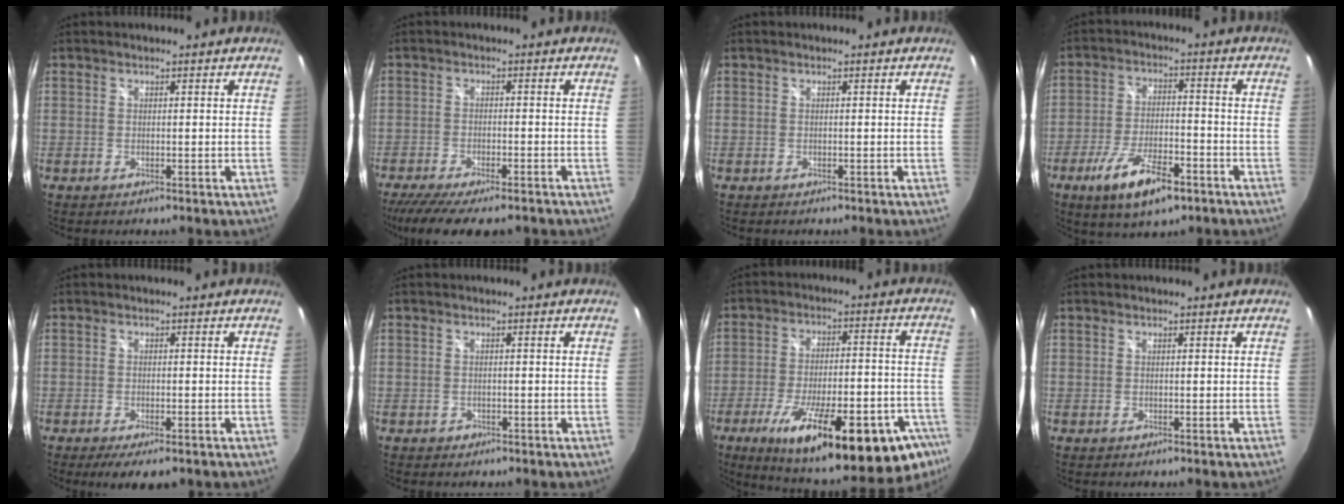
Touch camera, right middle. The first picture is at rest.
{"total": 12.5, "force": [-10.2, 2.6, 6.7], "torque": [-0.145, -0.040, -0.161]}
{"total": 0.0}
{"total": 12.0, "force": [-7.0, 3.9, 8.9], "torque": [-0.184, -0.018, -0.119]}
{"total": 5.4, "force": [-3.7, 1.6, 3.5], "torque": [-0.072, -0.019, -0.057]}
{"total": 1.1, "force": [-0.7, 0.8, 0.2], "torque": [-0.005, 0.001, -0.007]}
{"total": 29.5, "force": [-18.0, 7.8, 22.0], "torque": [-0.323, -0.036, -0.249]}
{"total": 0.0}